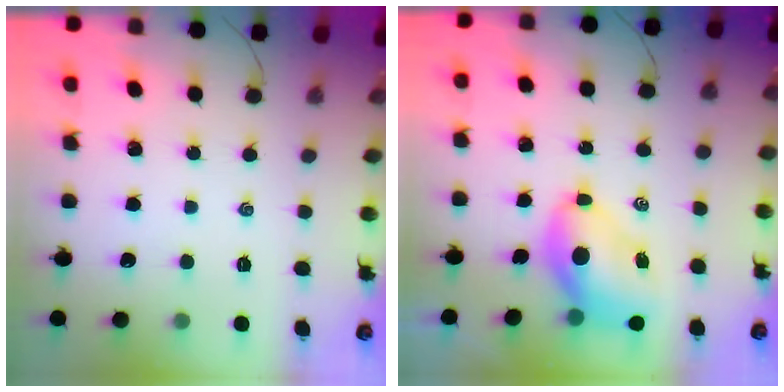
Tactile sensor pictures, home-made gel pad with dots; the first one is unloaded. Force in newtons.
{"total": 7.8, "press": 7.6, "slide": 1.8}